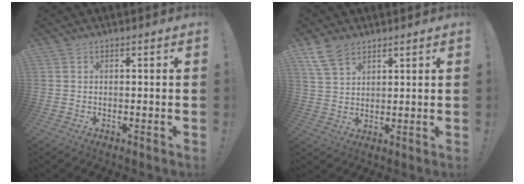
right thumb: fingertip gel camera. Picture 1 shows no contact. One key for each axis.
{"total": 7.8, "fx": 5.3, "fy": 4.3, "fz": 3.7, "tx": -0.078, "ty": -0.016, "tz": 0.107}